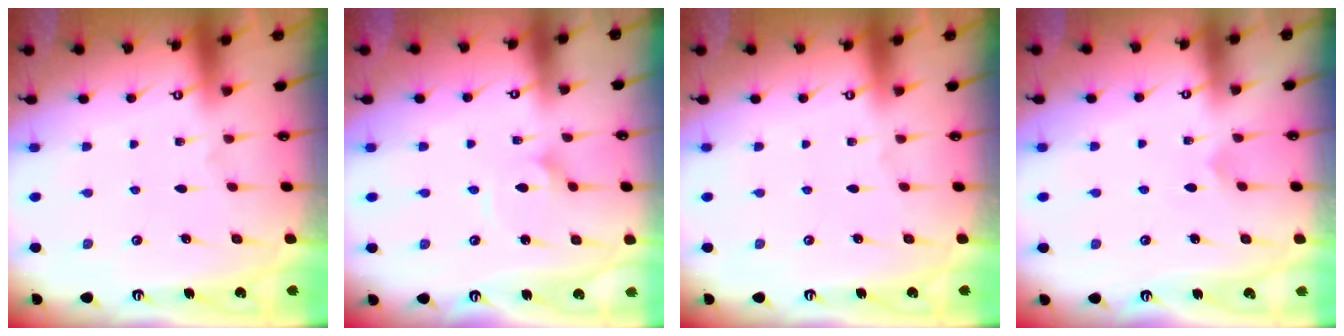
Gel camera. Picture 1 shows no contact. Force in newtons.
{"total": 2.1, "press": 2.1, "slide": 0.1}
{"total": 0.0}
{"total": 4.1, "press": 4.1, "slide": 0.2}